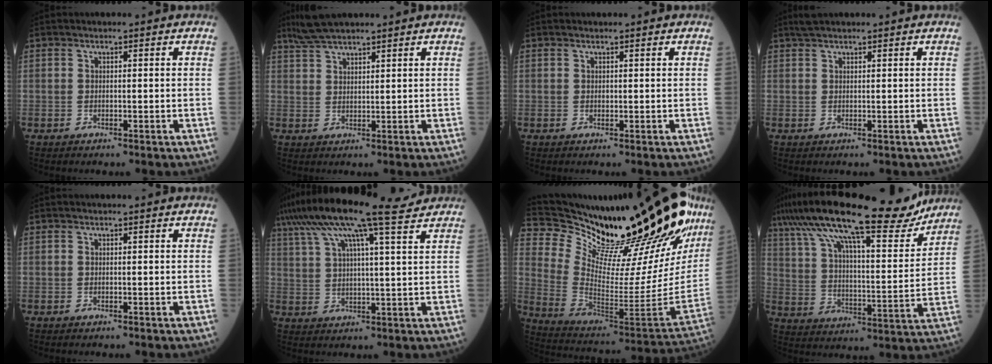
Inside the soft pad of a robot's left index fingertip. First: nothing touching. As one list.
[{"total": 5.1, "force": [4.5, 0.4, 2.4], "torque": [-0.056, 0.025, 0.093]}, {"total": 0.5, "force": [0.3, 0.3, 0.2], "torque": [-0.005, 0.000, 0.004]}, {"total": 2.0, "force": [1.8, 0.2, 0.9], "torque": [-0.019, 0.019, 0.034]}, {"total": 0.0}, {"total": 18.9, "force": [14.9, 1.2, 11.6], "torque": [-0.224, 0.043, 0.232]}, {"total": 35.5, "force": [29.1, 5.0, 19.7], "torque": [-0.312, -0.118, 0.414]}, {"total": 26.2, "force": [21.0, 4.5, 15.1], "torque": [-0.271, 0.029, 0.316]}]